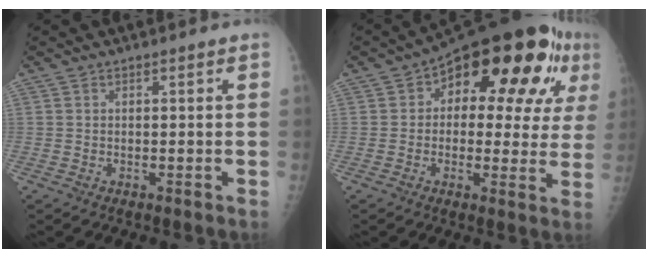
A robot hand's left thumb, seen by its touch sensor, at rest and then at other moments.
{"total": 21.6, "force": [7.4, 10.6, 17.3], "torque": [-0.188, 0.018, 0.093]}